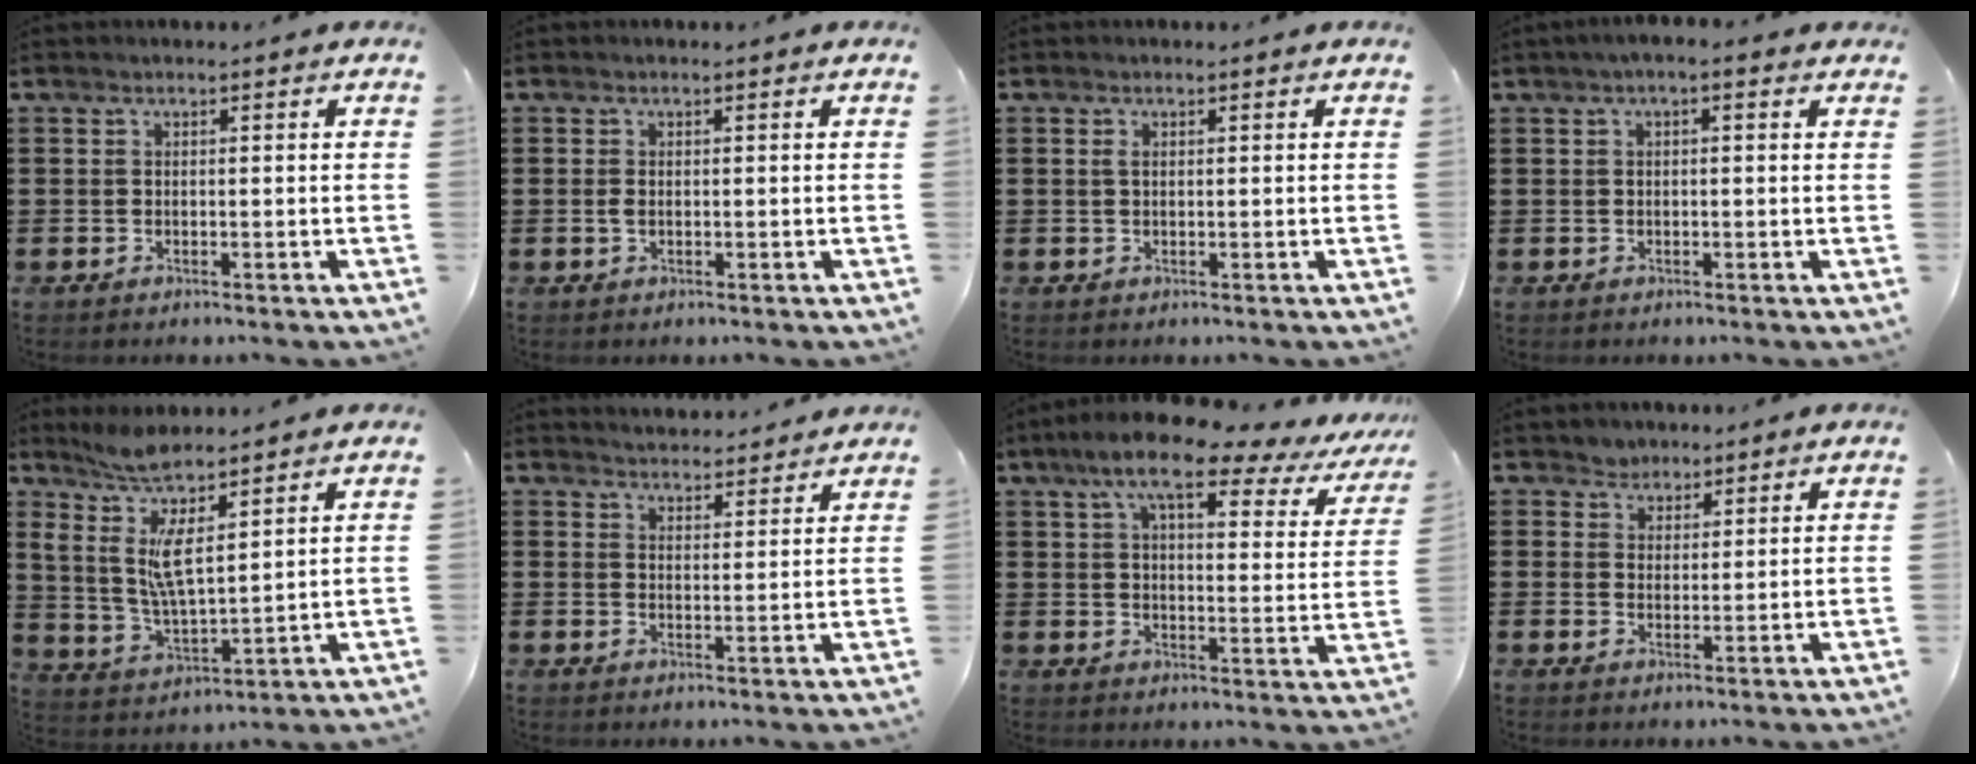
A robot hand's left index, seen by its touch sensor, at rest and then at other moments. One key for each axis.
{"total": 1.1, "fx": -0.1, "fy": 0.6, "fz": 0.9, "tx": -0.026, "ty": 0.000, "tz": -0.005}
{"total": 0.8, "fx": 0.2, "fy": 0.4, "fz": 0.7, "tx": -0.016, "ty": 0.003, "tz": 0.003}
{"total": 1.5, "fx": 0.1, "fy": 0.3, "fz": 1.4, "tx": -0.026, "ty": 0.002, "tz": 0.001}
{"total": 8.3, "fx": 4.6, "fy": 2.0, "fz": 6.7, "tx": -0.154, "ty": -0.021, "tz": 0.078}
{"total": 3.3, "fx": 3.3, "fy": 0.1, "fz": -0.1, "tx": -0.008, "ty": -0.015, "tz": 0.059}
{"total": 10.8, "fx": 8.0, "fy": 2.4, "fz": 6.7, "tx": -0.135, "ty": -0.030, "tz": 0.132}
{"total": 2.7, "fx": 1.9, "fy": 1.8, "fz": -0.4, "tx": -0.006, "ty": 0.011, "tz": 0.037}